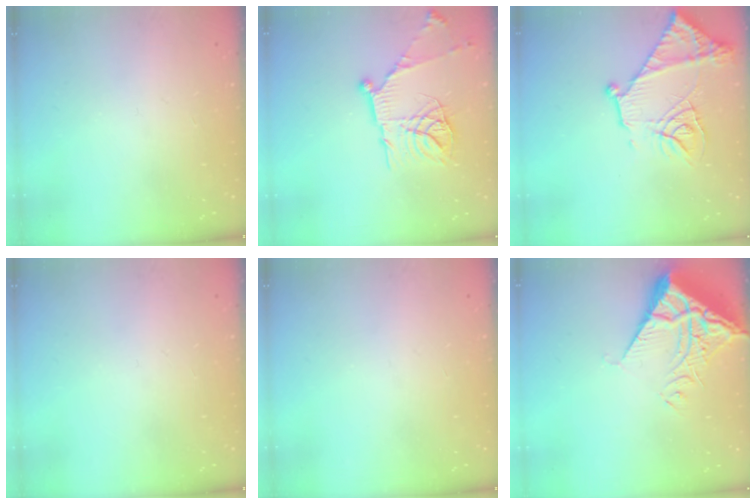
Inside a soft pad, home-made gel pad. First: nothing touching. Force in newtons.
{"total": 17.9, "press": 17.8, "slide": 1.6}
{"total": 17.6, "press": 17.5, "slide": 1.7}
{"total": 0.0}
{"total": 0.0}
{"total": 7.5, "press": 7.4, "slide": 1.0}